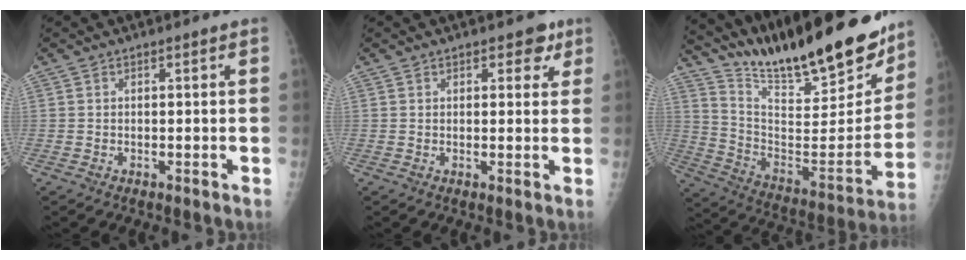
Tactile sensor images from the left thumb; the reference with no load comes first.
{"total": 3.5, "force": [2.0, 2.1, 2.0], "torque": [0.000, -0.005, 0.021]}
{"total": 27.5, "force": [22.9, 5.6, 14.1], "torque": [-0.198, -0.121, 0.358]}